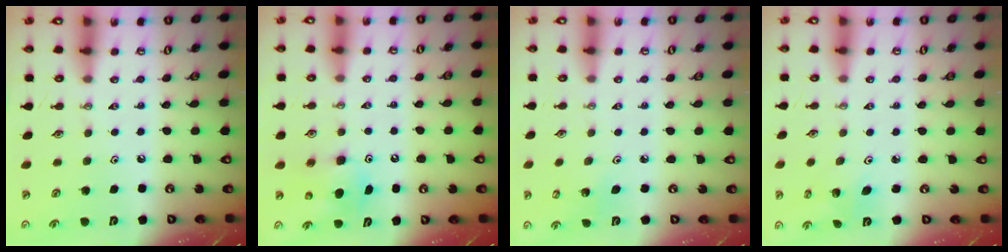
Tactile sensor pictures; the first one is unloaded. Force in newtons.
{"total": 7.0, "press": 6.9, "slide": 1.4}
{"total": 2.9, "press": 2.8, "slide": 1.0}
{"total": 2.7, "press": 2.7, "slide": 0.3}